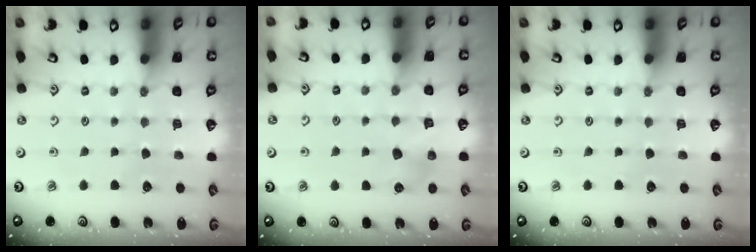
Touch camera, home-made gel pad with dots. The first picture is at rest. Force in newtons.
{"total": 5.1, "press": 5.1, "slide": 0.4}
{"total": 0.0}